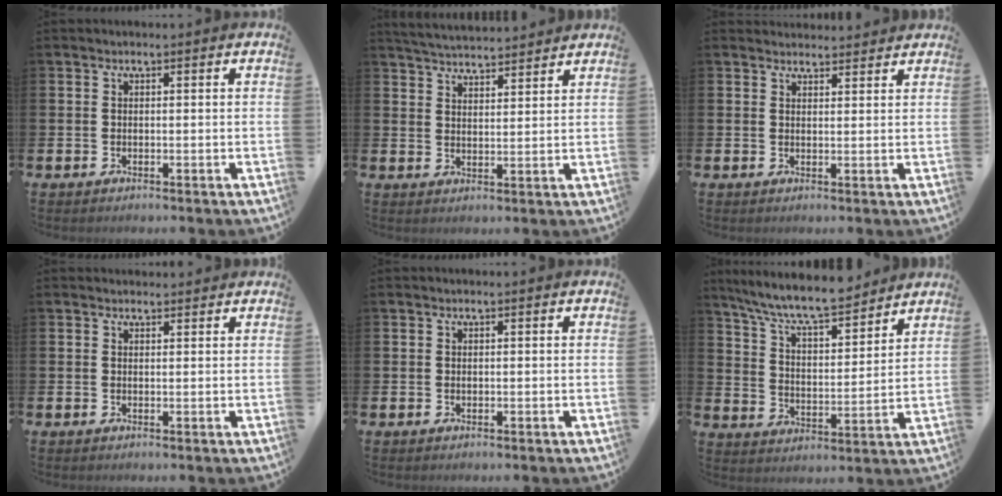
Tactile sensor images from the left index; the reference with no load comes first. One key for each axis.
{"total": 4.6, "fx": 4.6, "fy": 0.1, "fz": 0.1, "tx": -0.020, "ty": -0.025, "tz": 0.084}
{"total": 2.5, "fx": 2.4, "fy": 0.5, "fz": -0.2, "tx": 0.009, "ty": -0.013, "tz": 0.042}
{"total": 1.2, "fx": 1.1, "fy": 0.4, "fz": 0.0, "tx": 0.009, "ty": 0.000, "tz": 0.019}
{"total": 0.0}
{"total": 9.1, "fx": 8.5, "fy": 1.2, "fz": 3.1, "tx": -0.092, "ty": -0.055, "tz": 0.148}